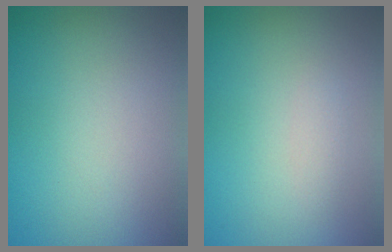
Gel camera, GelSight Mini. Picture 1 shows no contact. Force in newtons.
{"total": 0.7, "press": 0.7, "slide": 0.0}